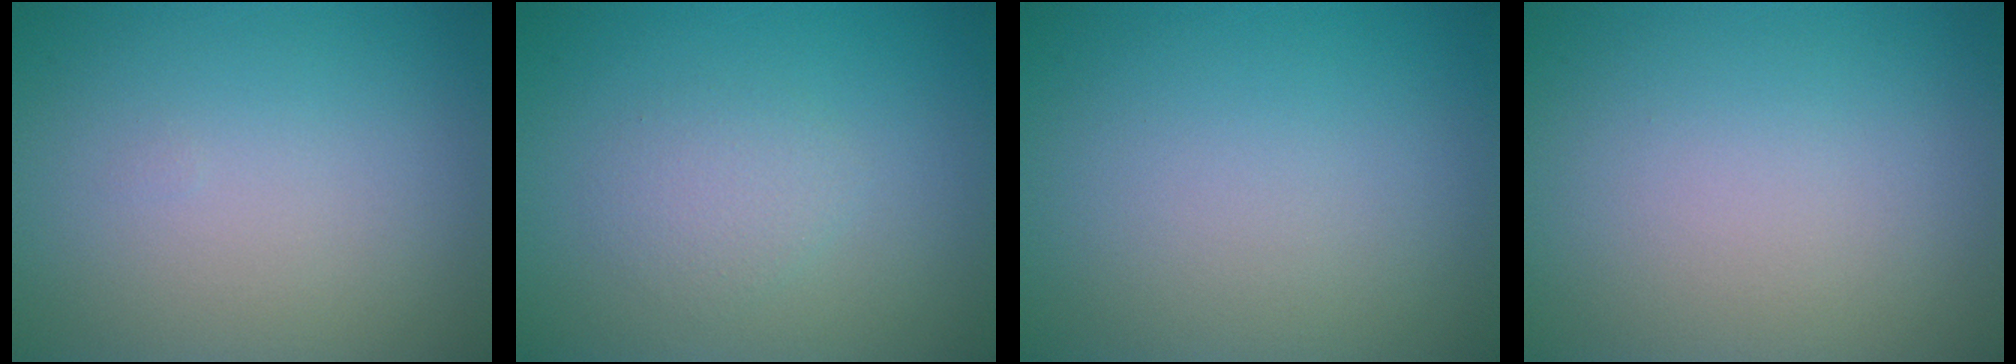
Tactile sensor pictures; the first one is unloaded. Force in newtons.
{"total": 1.7, "press": 1.7, "slide": 0.0}
{"total": 0.0}
{"total": 0.0}